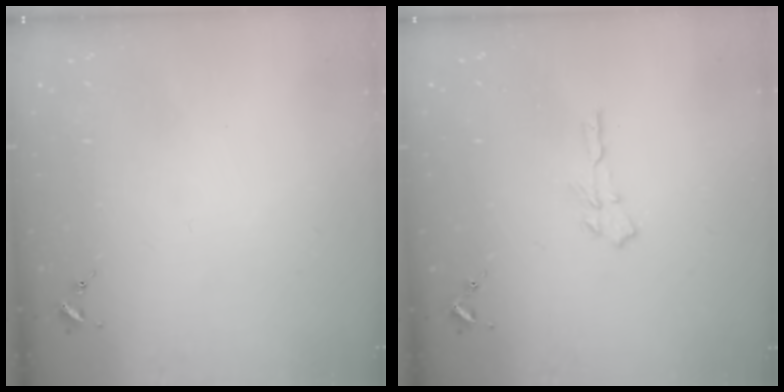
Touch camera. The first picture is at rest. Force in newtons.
{"total": 4.7, "press": 4.6, "slide": 0.5}